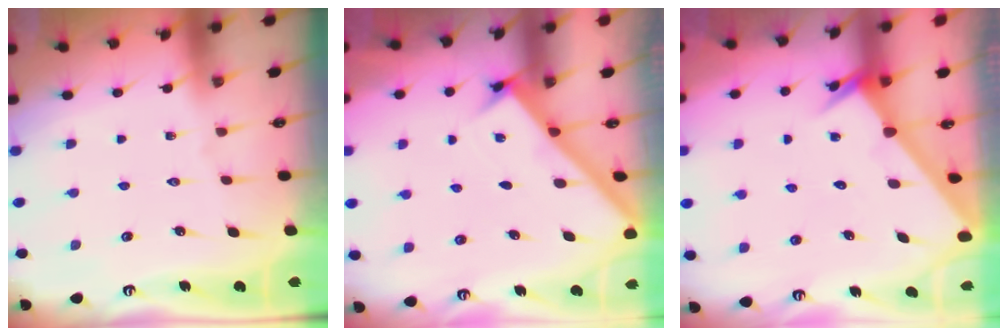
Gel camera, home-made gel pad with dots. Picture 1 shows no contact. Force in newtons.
{"total": 2.7, "press": 2.6, "slide": 0.3}
{"total": 2.7, "press": 2.7, "slide": 0.3}